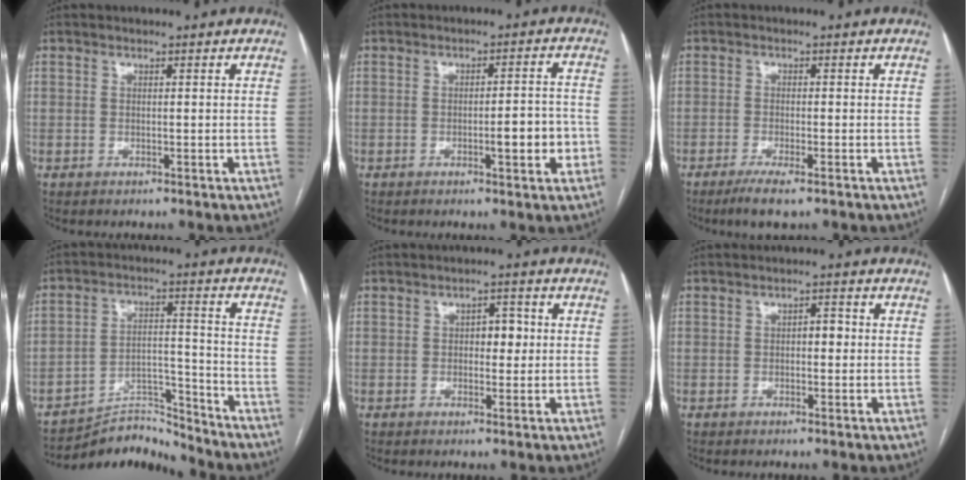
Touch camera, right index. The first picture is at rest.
{"total": 5.8, "force": [-2.0, 1.1, 5.3], "torque": [-0.070, 0.010, -0.024]}
{"total": 4.2, "force": [-2.8, 0.5, 3.0], "torque": [-0.055, -0.010, -0.048]}
{"total": 7.9, "force": [-7.6, 0.9, -1.8], "torque": [0.041, 0.043, -0.132]}
{"total": 3.3, "force": [0.3, 1.9, 2.7], "torque": [-0.036, 0.010, 0.006]}
{"total": 2.1, "force": [0.0, 1.1, 1.8], "torque": [-0.024, 0.011, -0.001]}